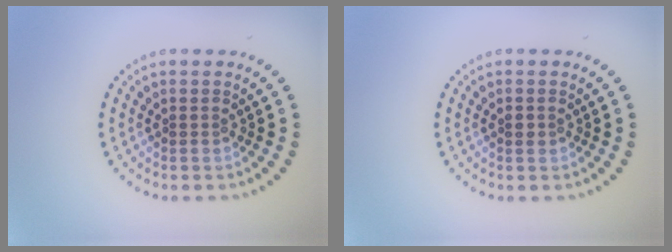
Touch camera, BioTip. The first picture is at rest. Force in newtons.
{"total": 0.9, "press": 0.9, "slide": 0.0}